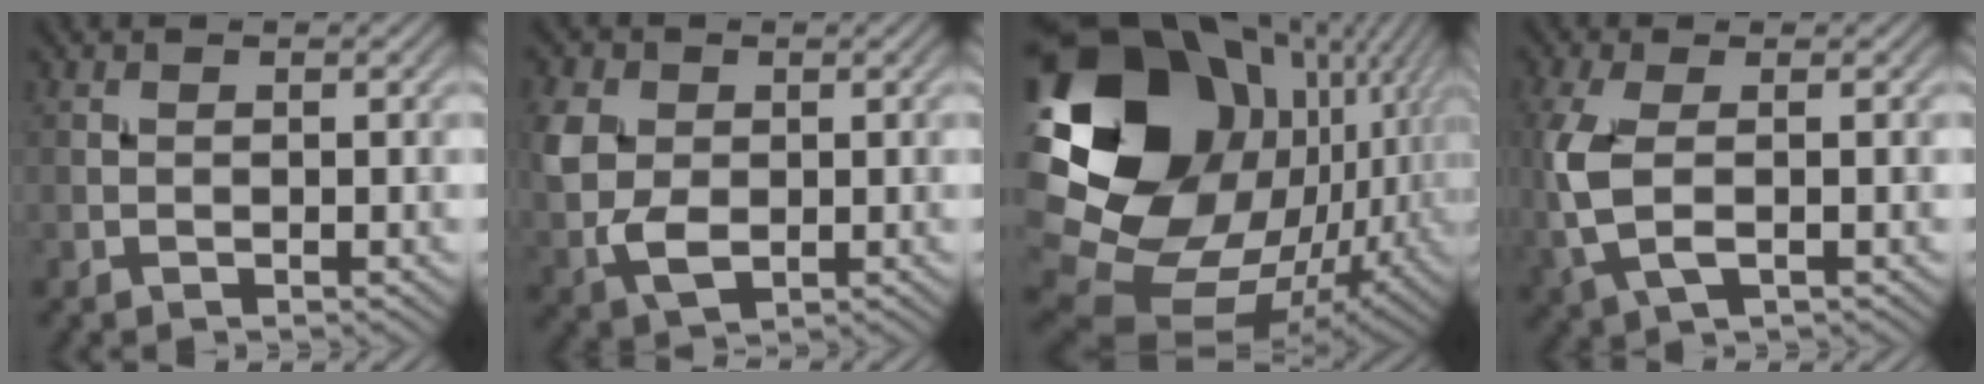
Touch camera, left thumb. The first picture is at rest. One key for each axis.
{"total": 6.5, "fx": 0.3, "fy": 4.9, "fz": 4.2, "tx": -0.114, "ty": -0.003, "tz": 0.002}
{"total": 22.6, "fx": 2.3, "fy": 16.9, "fz": 14.8, "tx": -0.325, "ty": -0.019, "tz": 0.065}
{"total": 6.0, "fx": -0.4, "fy": 2.9, "fz": 5.3, "tx": -0.145, "ty": -0.003, "tz": -0.009}